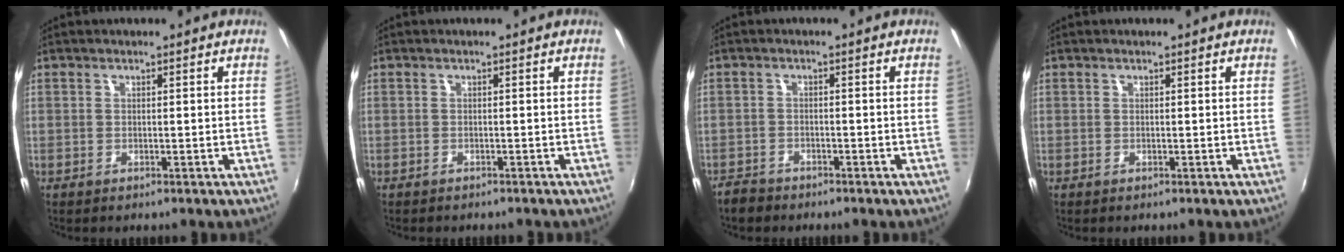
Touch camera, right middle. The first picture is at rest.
{"total": 1.5, "force": [-1.4, 0.5, 0.3], "torque": [-0.012, -0.009, -0.020]}
{"total": 3.3, "force": [-2.9, 1.5, 0.6], "torque": [-0.025, -0.005, -0.057]}
{"total": 0.0}